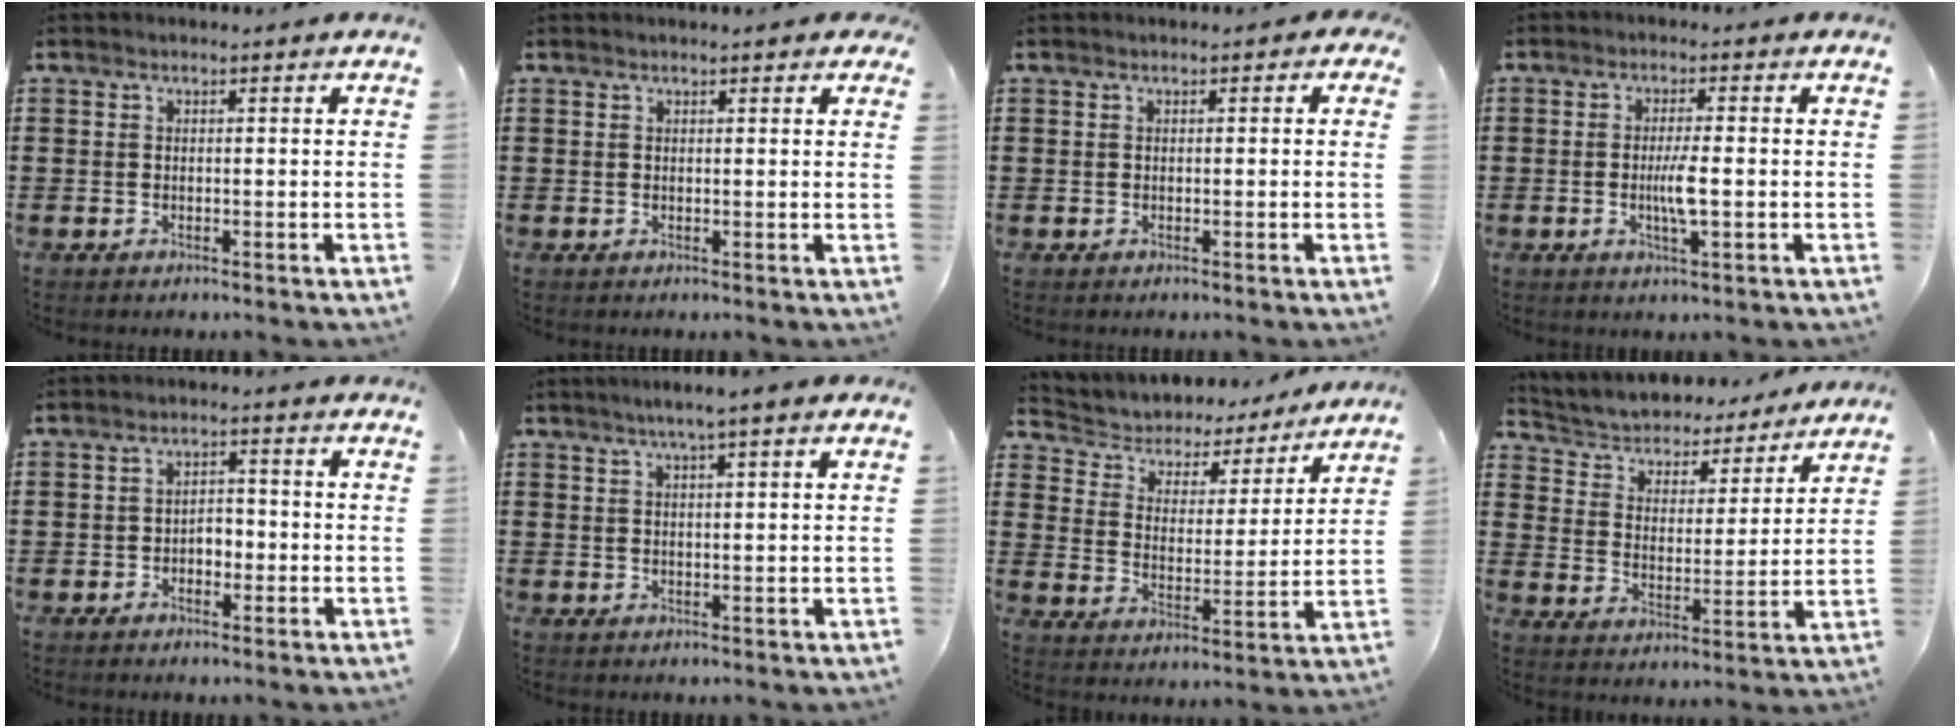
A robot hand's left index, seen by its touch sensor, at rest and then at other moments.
{"total": 0.9, "force": [0.7, 0.1, 0.6], "torque": [-0.012, 0.002, 0.013]}
{"total": 0.5, "force": [-0.1, 0.4, 0.4], "torque": [-0.009, 0.003, -0.003]}
{"total": 4.0, "force": [-0.5, 0.5, 4.0], "torque": [-0.077, -0.003, -0.013]}
{"total": 2.4, "force": [-1.0, 1.5, 1.6], "torque": [-0.034, 0.004, -0.023]}
{"total": 2.6, "force": [1.6, -0.2, 2.1], "torque": [-0.042, 0.002, 0.028]}
{"total": 3.8, "force": [3.5, 1.5, 0.2], "torque": [-0.030, -0.028, 0.051]}
{"total": 3.8, "force": [3.6, 1.1, 0.3], "torque": [-0.031, -0.030, 0.053]}